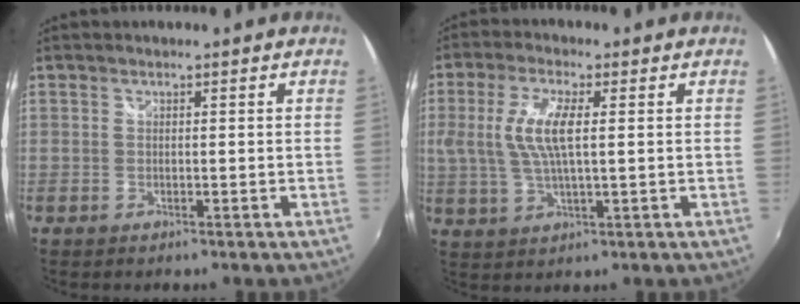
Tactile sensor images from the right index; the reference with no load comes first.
{"total": 8.8, "force": [1.2, 2.6, 8.3], "torque": [-0.170, 0.002, 0.026]}